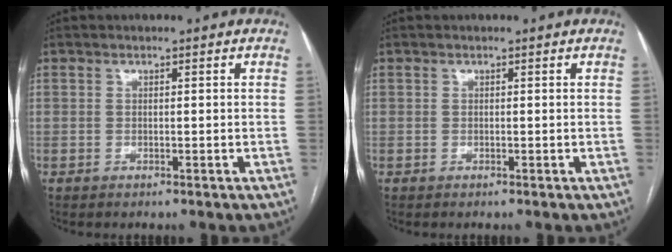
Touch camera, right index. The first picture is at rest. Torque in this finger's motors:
{"motor_torque": [0.00, 0.00, 0.00, 0.00]}